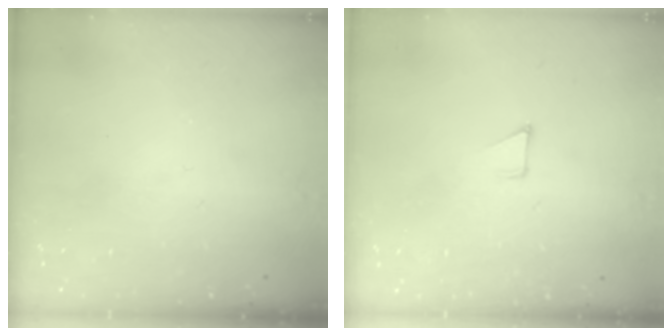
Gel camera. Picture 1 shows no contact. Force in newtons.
{"total": 2.8, "press": 2.8, "slide": 0.2}